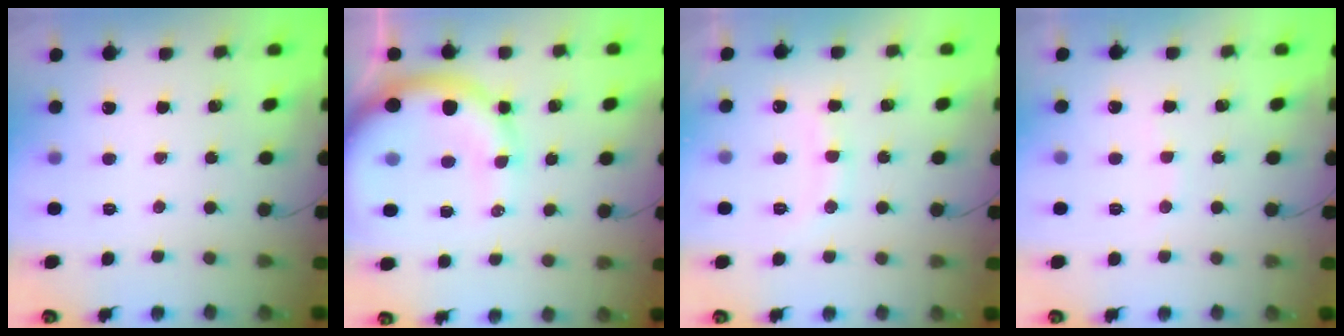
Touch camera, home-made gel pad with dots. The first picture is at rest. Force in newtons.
{"total": 13.5, "press": 13.4, "slide": 1.5}
{"total": 9.9, "press": 9.9, "slide": 1.2}
{"total": 3.8, "press": 3.8, "slide": 0.6}